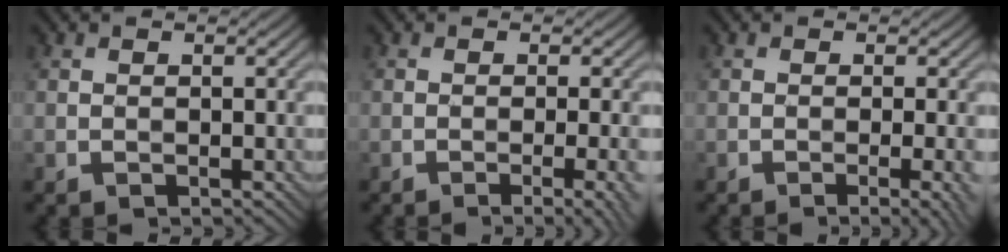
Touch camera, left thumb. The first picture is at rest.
{"total": 4.5, "force": [-1.5, 1.2, 4.1], "torque": [-0.047, 0.002, -0.020]}
{"total": 3.8, "force": [-1.2, 0.9, 3.6], "torque": [-0.045, 0.003, -0.018]}